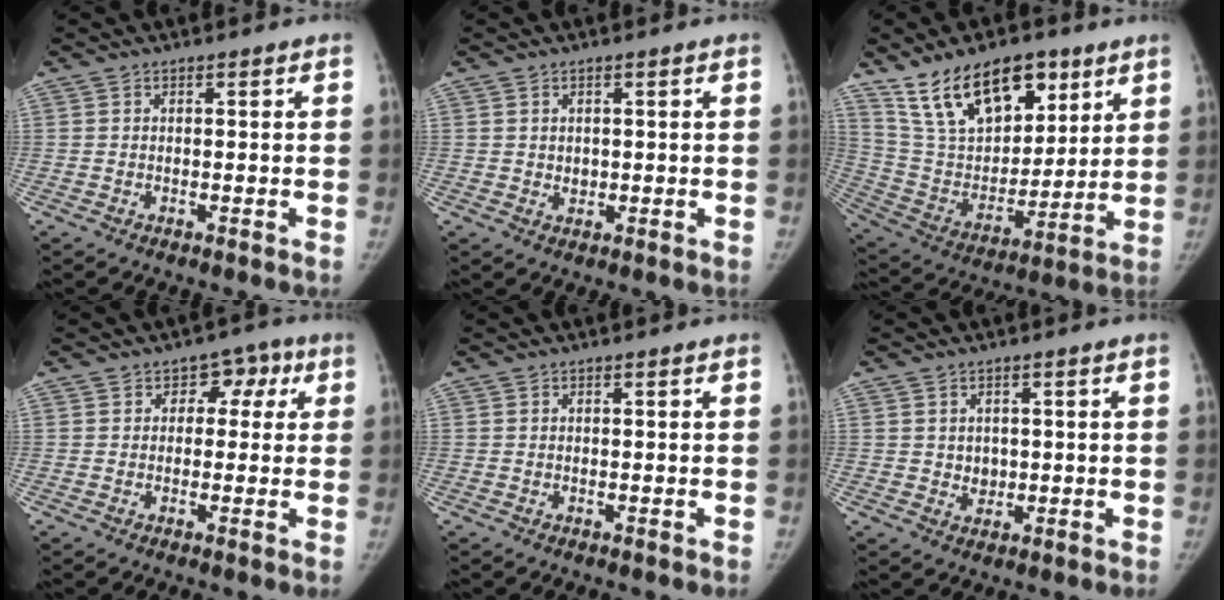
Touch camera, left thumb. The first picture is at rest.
{"total": 1.4, "force": [0.2, 1.3, 0.6], "torque": [-0.005, -0.003, 0.008]}
{"total": 21.4, "force": [13.0, 11.4, 12.6], "torque": [-0.176, -0.045, 0.244]}
{"total": 5.1, "force": [1.4, 4.2, 2.6], "torque": [0.012, 0.007, 0.007]}
{"total": 0.0}
{"total": 2.6, "force": [0.2, 2.3, 1.2], "torque": [-0.005, -0.002, 0.008]}